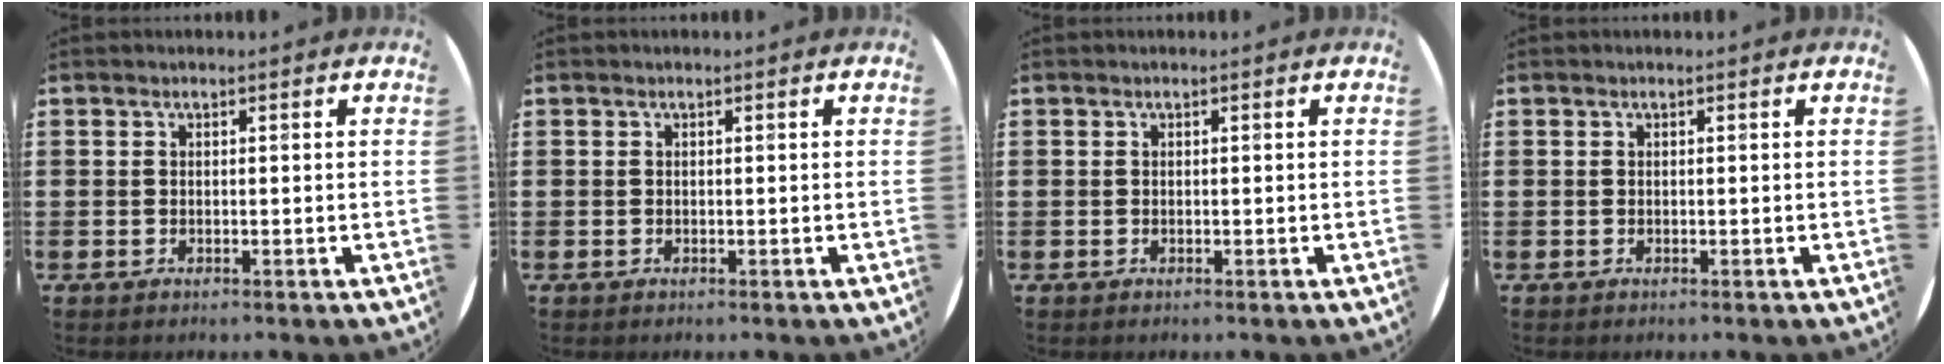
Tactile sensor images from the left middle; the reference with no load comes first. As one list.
[{"total": 0.0}, {"total": 0.0}, {"total": 0.0}]